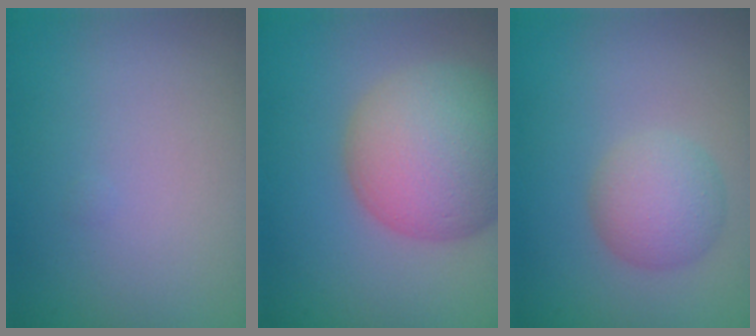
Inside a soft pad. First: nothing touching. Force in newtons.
{"total": 9.4, "press": 9.4, "slide": 0.7}
{"total": 3.3, "press": 3.3, "slide": 0.3}